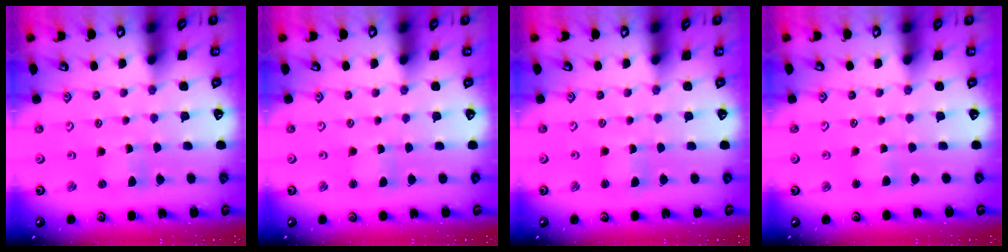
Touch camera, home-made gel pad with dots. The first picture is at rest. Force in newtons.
{"total": 1.4, "press": 1.3, "slide": 0.3}
{"total": 1.5, "press": 1.5, "slide": 0.2}
{"total": 2.4, "press": 2.4, "slide": 0.5}